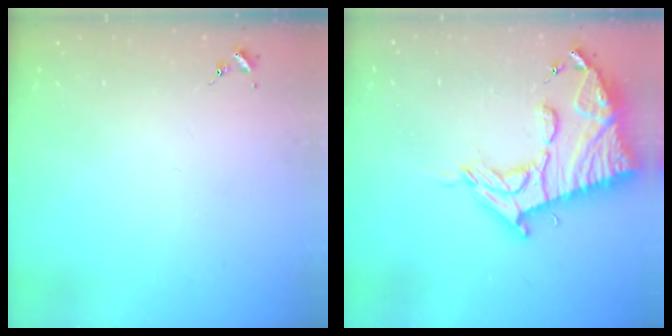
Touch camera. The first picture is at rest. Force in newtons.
{"total": 19.3, "press": 19.3, "slide": 1.6}